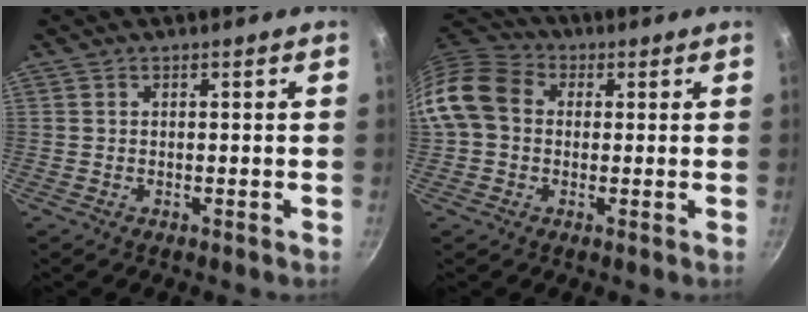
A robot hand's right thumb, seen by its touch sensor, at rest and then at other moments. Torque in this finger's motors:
{"motor_torque": [0.17, 0.52, 0.45, -0.45, 0.13]}